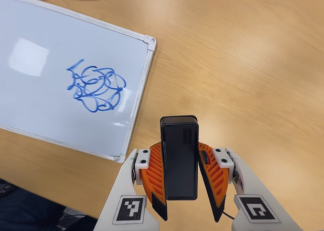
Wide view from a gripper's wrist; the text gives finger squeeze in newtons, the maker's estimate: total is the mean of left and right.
{"total": 6.6, "left": 6.2, "right": 7.1}